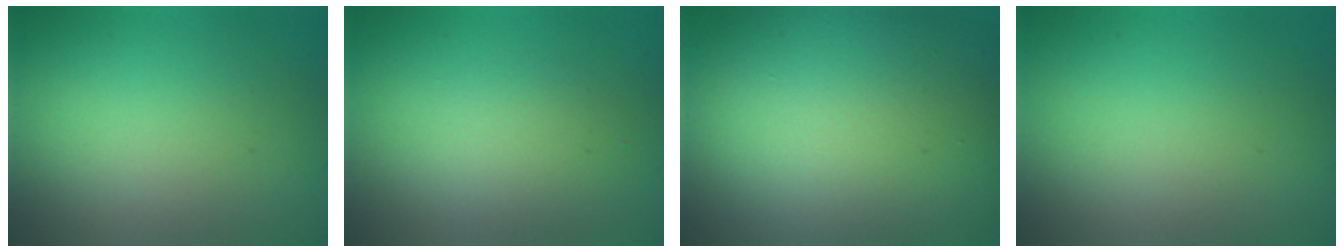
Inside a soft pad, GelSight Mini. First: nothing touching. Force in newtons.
{"total": 2.4, "press": 2.4, "slide": 0.2}
{"total": 18.3, "press": 18.2, "slide": 1.6}
{"total": 0.0}